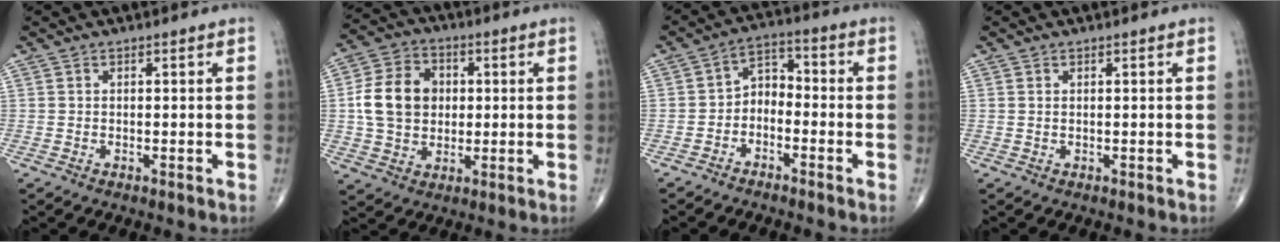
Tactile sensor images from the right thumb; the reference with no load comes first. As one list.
[{"total": 12.3, "force": [1.0, 9.8, 7.4], "torque": [-0.112, 0.013, 0.015]}, {"total": 5.5, "force": [-2.5, 3.7, 3.2], "torque": [-0.038, 0.040, -0.058]}, {"total": 0.0}]